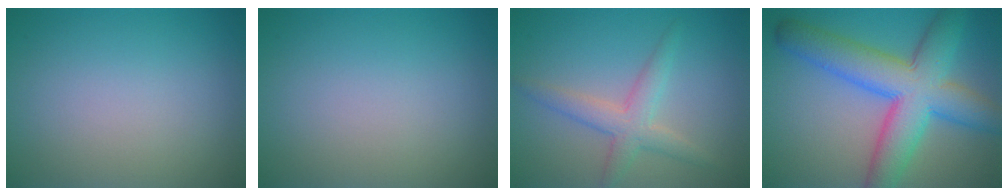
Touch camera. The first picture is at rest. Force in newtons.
{"total": 0.0}
{"total": 3.2, "press": 3.2, "slide": 0.2}
{"total": 9.6, "press": 9.6, "slide": 0.2}